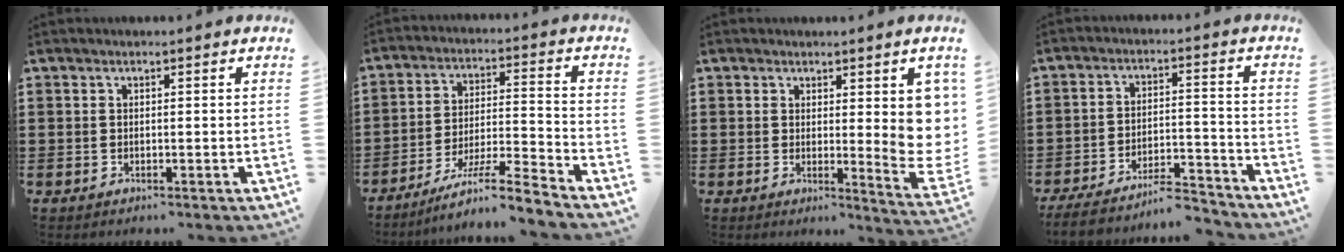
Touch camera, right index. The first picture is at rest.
{"total": 7.5, "force": [-6.3, -0.4, 4.0], "torque": [-0.075, -0.008, -0.124]}
{"total": 6.2, "force": [2.4, 2.5, 5.1], "torque": [-0.051, -0.026, 0.041]}
{"total": 7.4, "force": [-6.8, 1.1, 2.9], "torque": [-0.049, 0.011, -0.128]}